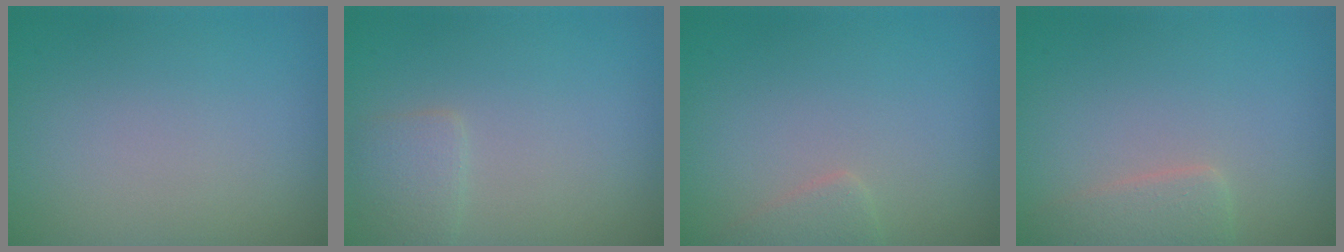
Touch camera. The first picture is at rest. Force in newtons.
{"total": 1.5, "press": 1.5, "slide": 0.0}
{"total": 1.3, "press": 1.3, "slide": 0.1}
{"total": 2.0, "press": 2.0, "slide": 0.2}